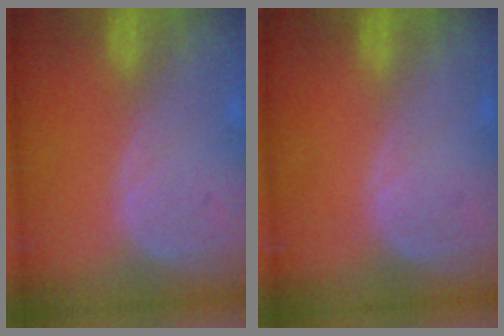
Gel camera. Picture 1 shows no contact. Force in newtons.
{"total": 0.0}